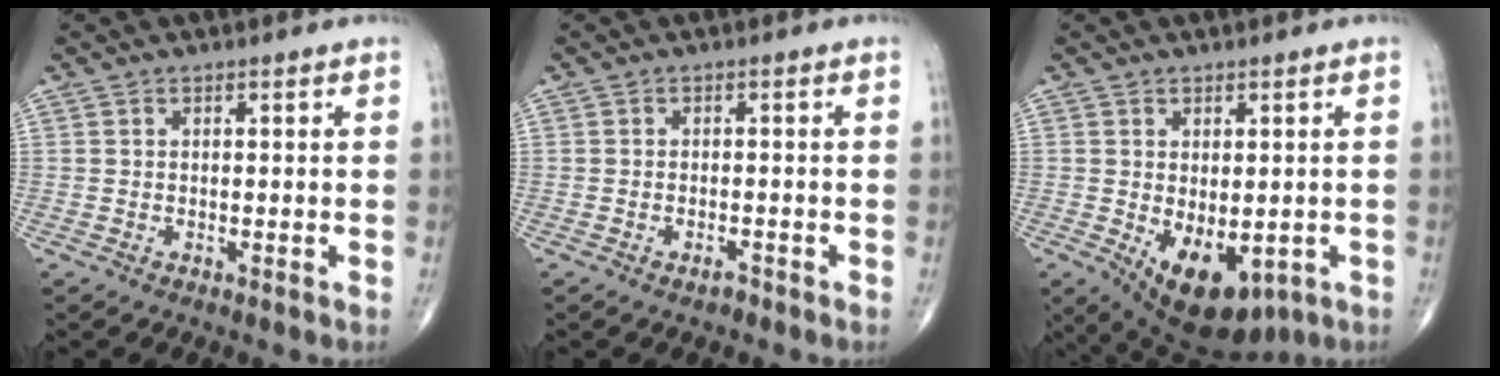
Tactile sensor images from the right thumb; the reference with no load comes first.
{"total": 1.5, "force": [-1.1, 0.5, 0.9], "torque": [-0.017, 0.002, -0.019]}
{"total": 12.2, "force": [-3.6, 6.7, 9.5], "torque": [-0.130, -0.007, -0.030]}